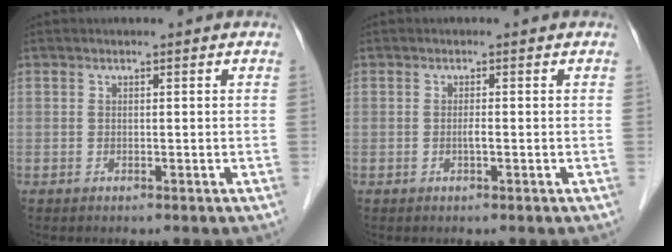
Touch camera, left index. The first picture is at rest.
{"total": 0.8, "force": [-0.2, 0.0, 0.8], "torque": [-0.017, 0.000, -0.004]}